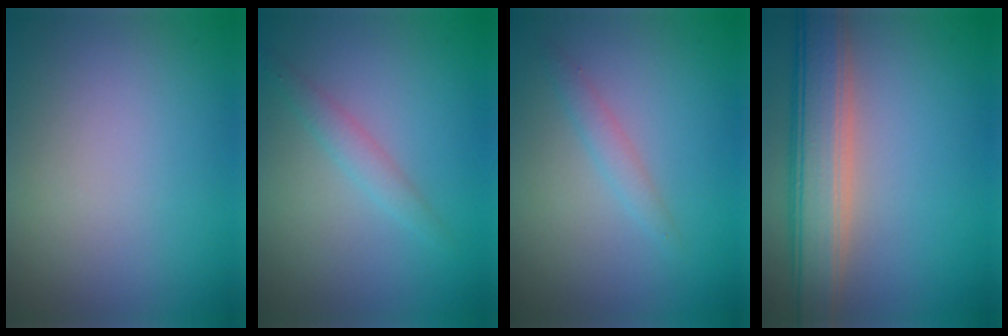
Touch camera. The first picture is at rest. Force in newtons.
{"total": 1.6, "press": 1.6, "slide": 0.1}
{"total": 1.4, "press": 1.4, "slide": 0.1}
{"total": 6.3, "press": 6.3, "slide": 0.4}